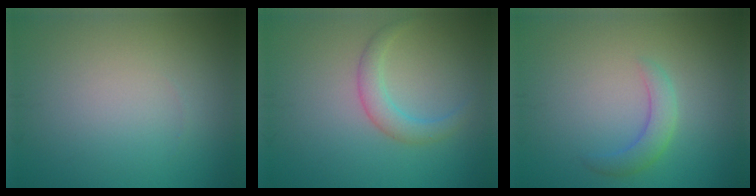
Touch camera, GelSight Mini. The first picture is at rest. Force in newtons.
{"total": 2.4, "press": 2.4, "slide": 0.1}
{"total": 2.4, "press": 2.4, "slide": 0.1}